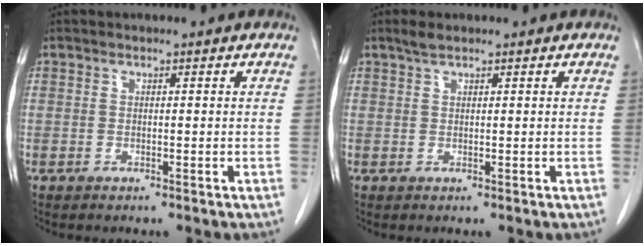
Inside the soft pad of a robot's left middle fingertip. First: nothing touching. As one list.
[{"total": 1.5, "force": [1.2, 0.2, 0.8], "torque": [-0.023, 0.005, 0.027]}]